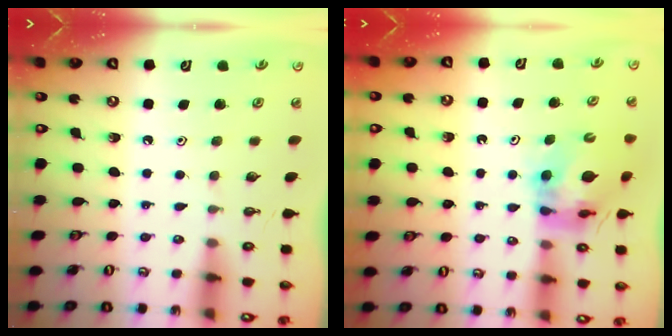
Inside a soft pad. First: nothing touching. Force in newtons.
{"total": 10.9, "press": 10.9, "slide": 1.2}